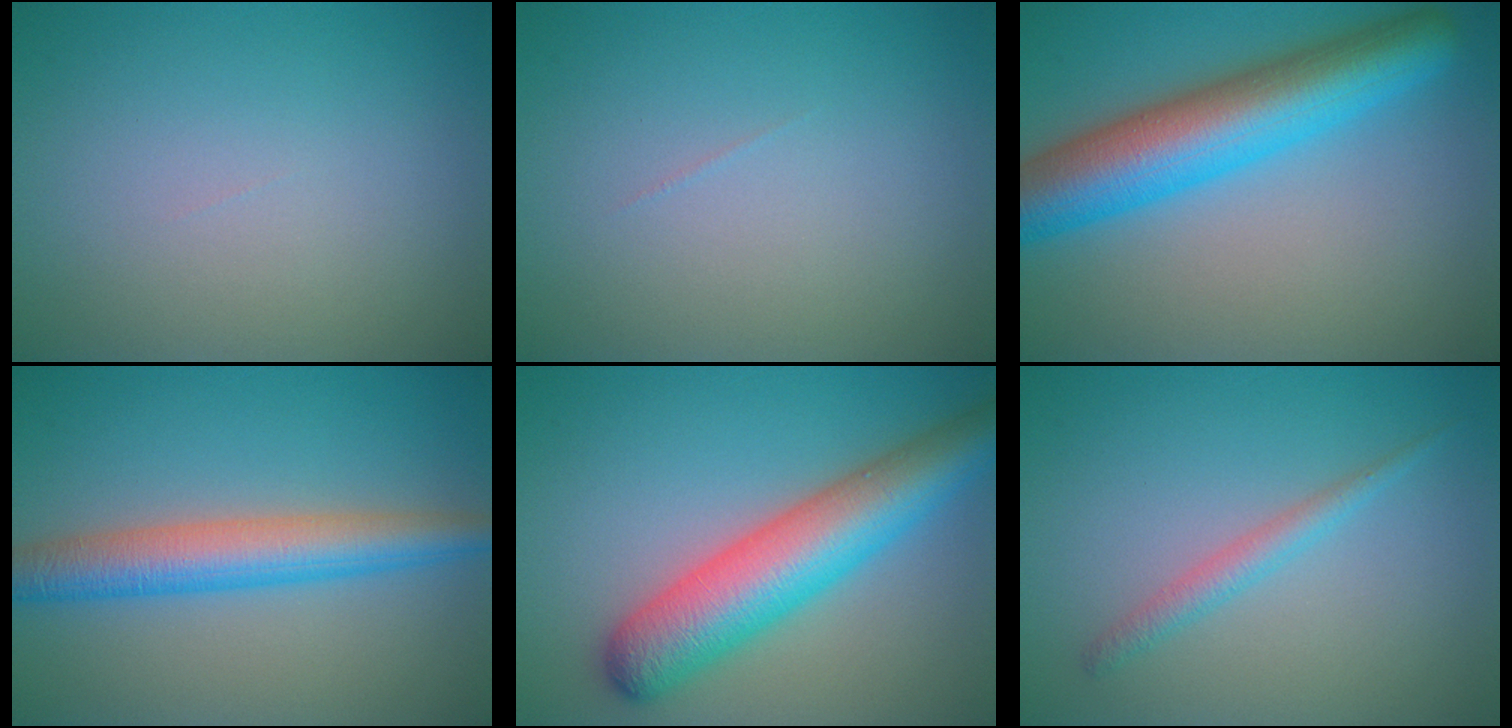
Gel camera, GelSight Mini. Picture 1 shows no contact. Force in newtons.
{"total": 0.0}
{"total": 9.5, "press": 9.5, "slide": 0.2}
{"total": 5.6, "press": 5.6, "slide": 0.1}
{"total": 8.4, "press": 8.4, "slide": 0.3}
{"total": 1.7, "press": 1.7, "slide": 0.1}